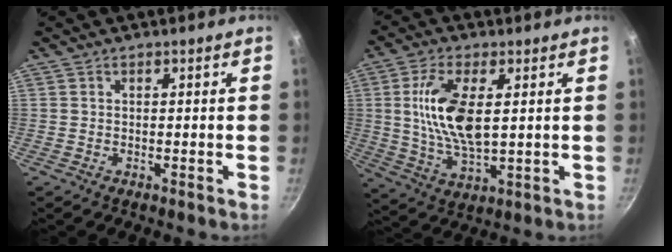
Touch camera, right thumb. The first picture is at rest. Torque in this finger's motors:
{"motor_torque": [0.84, 2.99, 1.25, 0.10, 0.19]}